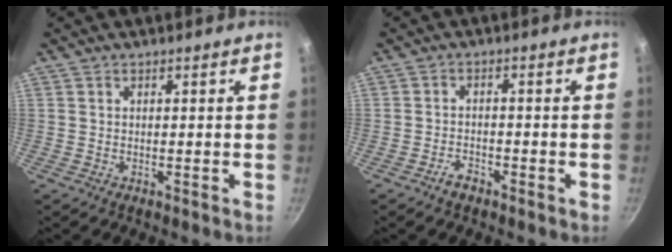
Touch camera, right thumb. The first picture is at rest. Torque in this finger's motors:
{"motor_torque": [0.30, -0.14, 0.45, -0.38, 0.00]}